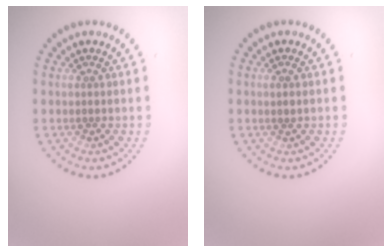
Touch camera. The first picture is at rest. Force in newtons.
{"total": 0.5, "press": 0.3, "slide": 0.4}